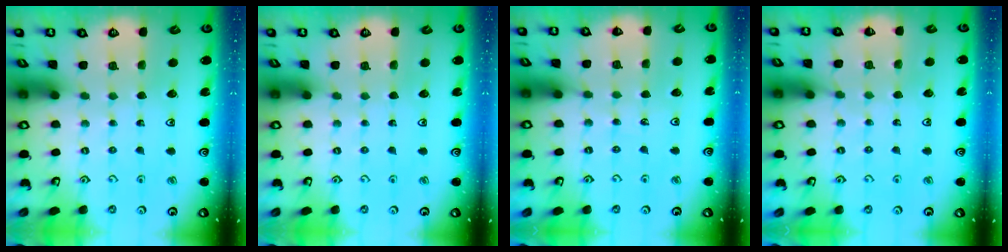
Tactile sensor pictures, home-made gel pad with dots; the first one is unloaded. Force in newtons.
{"total": 0.0}
{"total": 4.4, "press": 4.4, "slide": 0.6}
{"total": 5.5, "press": 5.3, "slide": 1.4}